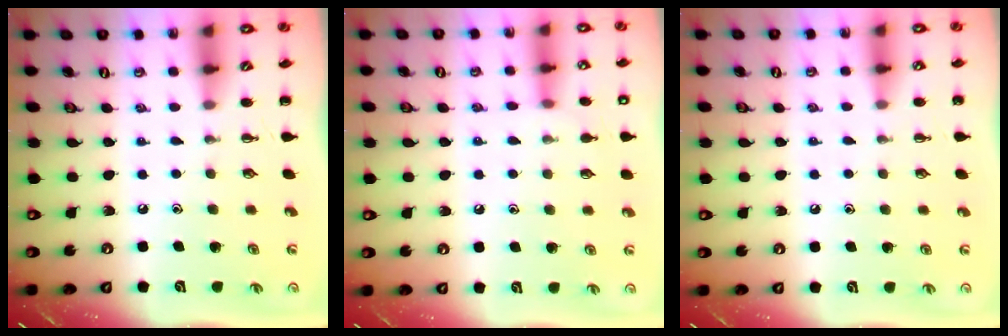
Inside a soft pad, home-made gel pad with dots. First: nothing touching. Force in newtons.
{"total": 8.9, "press": 8.7, "slide": 2.0}
{"total": 3.7, "press": 3.5, "slide": 1.3}